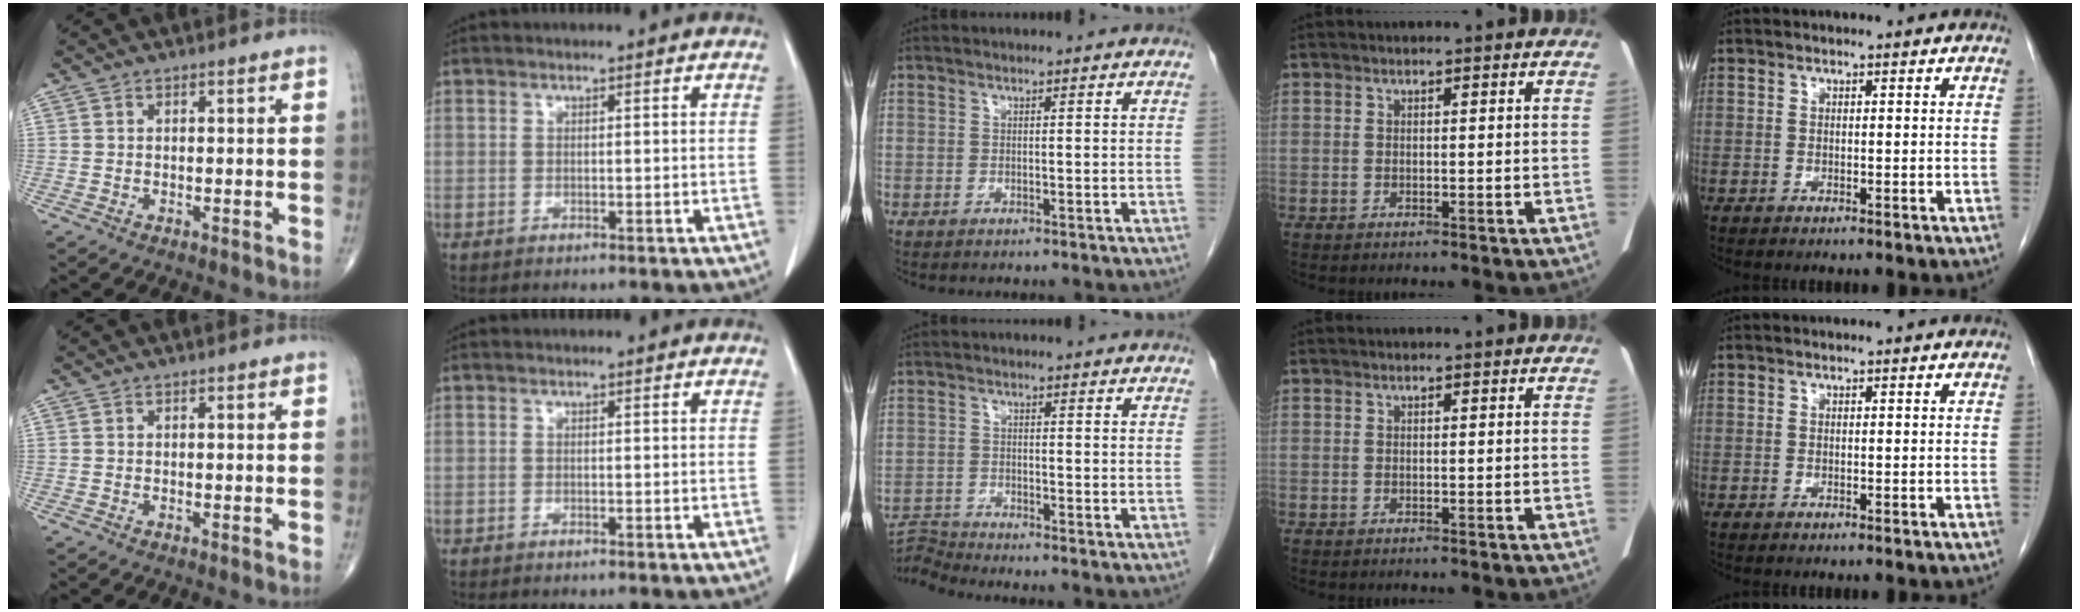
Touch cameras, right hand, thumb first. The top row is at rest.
{"middle": {"total": 4.4, "force": [-3.9, -1.7, -0.9], "torque": [0.010, -0.007, -0.073]}}